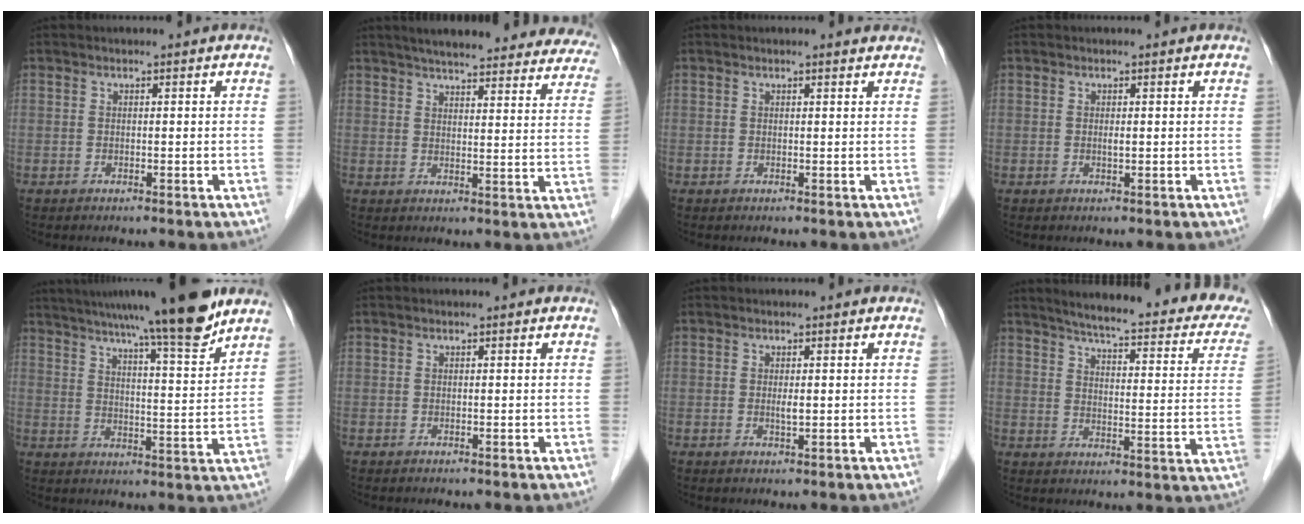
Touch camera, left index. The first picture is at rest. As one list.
[{"total": 27.5, "force": [24.8, 4.8, 11.0], "torque": [-0.153, -0.033, 0.287]}, {"total": 1.5, "force": [1.3, 0.3, 0.7], "torque": [-0.016, 0.007, 0.015]}, {"total": 0.7, "force": [0.0, 0.1, 0.7], "torque": [-0.015, -0.002, 0.003]}, {"total": 16.1, "force": [13.2, -0.6, 9.2], "torque": [-0.141, -0.001, 0.191]}, {"total": 0.0}, {"total": 1.2, "force": [0.0, 0.2, 1.2], "torque": [-0.025, -0.002, 0.003]}, {"total": 26.6, "force": [22.2, 4.1, 14.0], "torque": [-0.189, -0.034, 0.260]}]